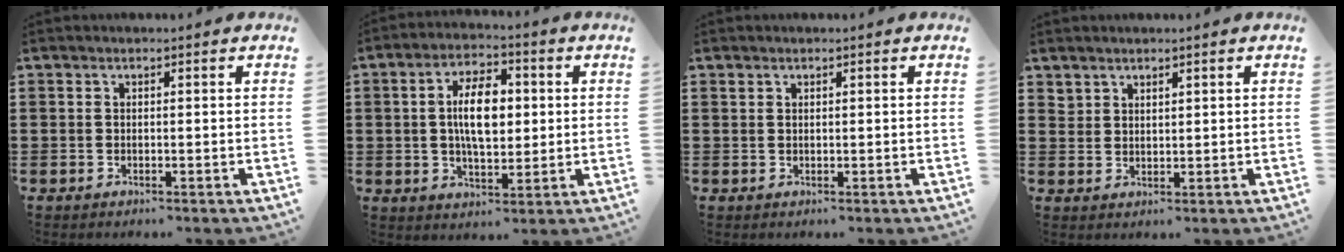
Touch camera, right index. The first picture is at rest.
{"total": 8.6, "force": [1.0, 4.1, 7.6], "torque": [-0.139, 0.008, 0.011]}
{"total": 0.7, "force": [0.5, 0.4, 0.1], "torque": [-0.003, 0.003, 0.010]}
{"total": 2.3, "force": [2.1, 0.9, 0.0], "torque": [-0.005, 0.005, 0.042]}